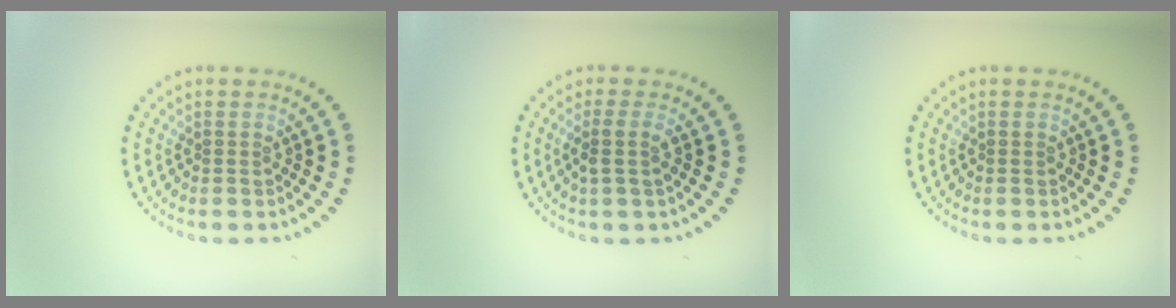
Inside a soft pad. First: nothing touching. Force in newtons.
{"total": 1.8, "press": 1.5, "slide": 1.0}
{"total": 0.0}